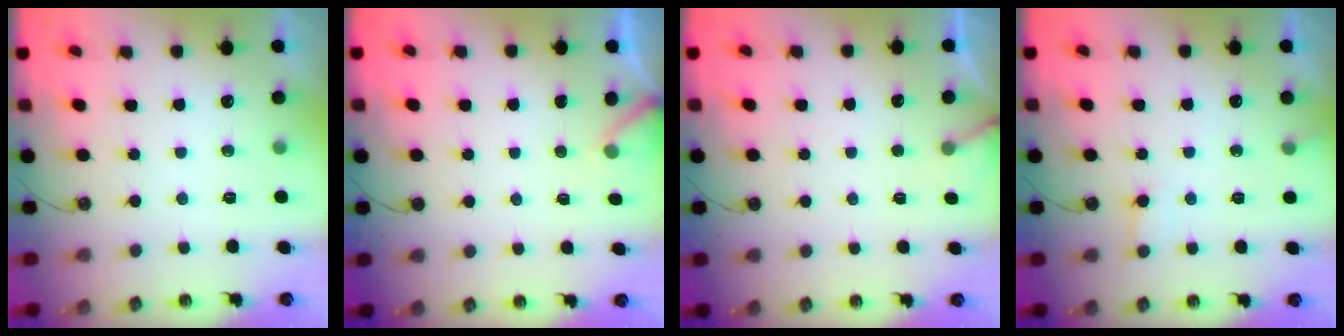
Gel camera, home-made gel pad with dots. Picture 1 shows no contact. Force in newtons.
{"total": 3.0, "press": 3.0, "slide": 0.2}
{"total": 3.4, "press": 3.4, "slide": 0.2}
{"total": 6.3, "press": 6.3, "slide": 0.4}